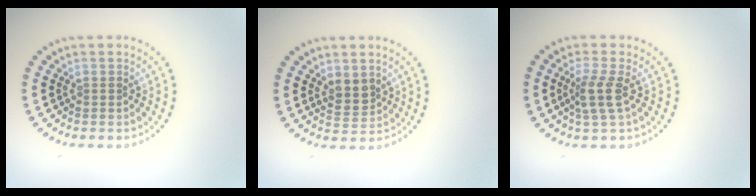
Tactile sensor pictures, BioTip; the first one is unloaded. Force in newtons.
{"total": 2.0, "press": 1.8, "slide": 0.9}
{"total": 2.4, "press": 1.9, "slide": 1.5}